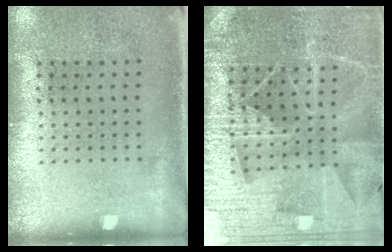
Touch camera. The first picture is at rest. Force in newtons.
{"total": 5.0, "press": 4.6, "slide": 2.1}